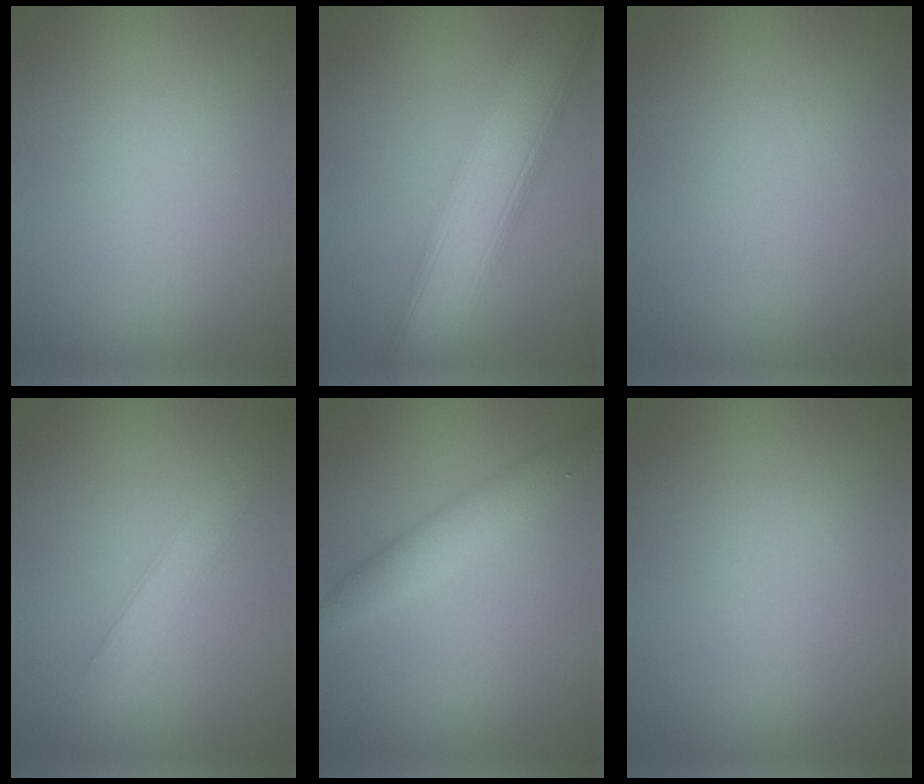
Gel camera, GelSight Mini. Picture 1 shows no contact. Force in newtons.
{"total": 8.5, "press": 8.5, "slide": 0.3}
{"total": 0.0}
{"total": 2.6, "press": 2.6, "slide": 0.1}
{"total": 3.4, "press": 3.4, "slide": 0.1}
{"total": 0.0}